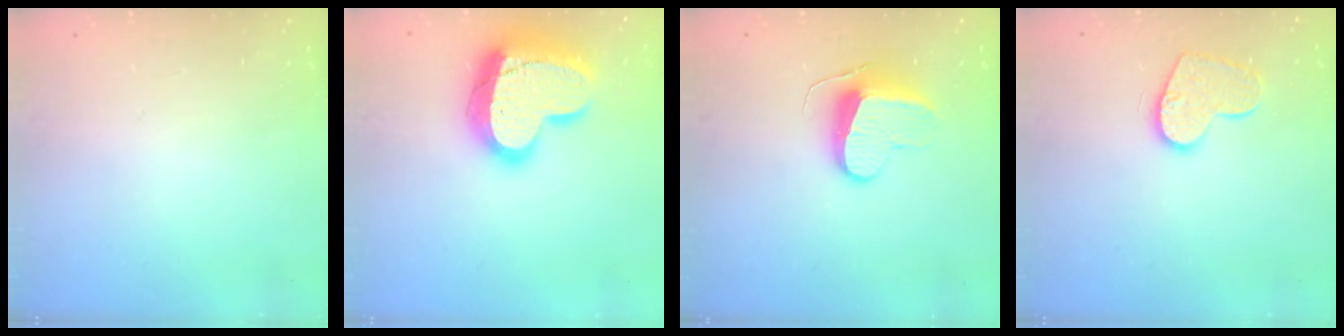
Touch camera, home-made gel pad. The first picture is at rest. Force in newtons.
{"total": 21.4, "press": 21.3, "slide": 1.7}
{"total": 10.1, "press": 10.1, "slide": 0.4}
{"total": 11.4, "press": 11.3, "slide": 0.6}